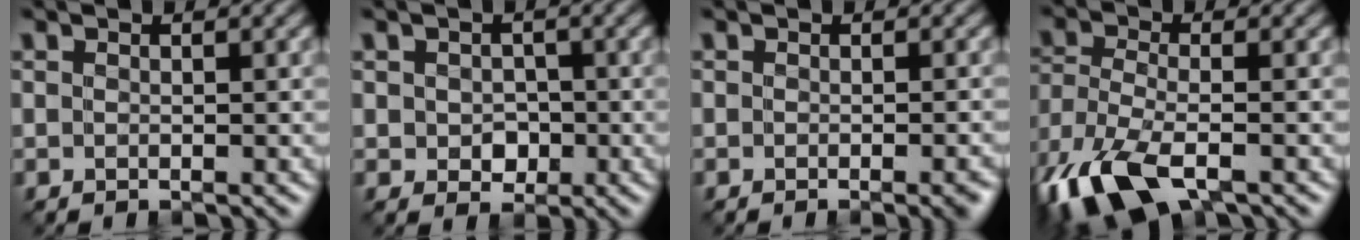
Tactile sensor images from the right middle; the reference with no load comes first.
{"total": 2.4, "force": [-0.3, 2.0, 1.3], "torque": [-0.021, -0.007, -0.007]}
{"total": 2.0, "force": [-1.1, 0.4, 1.6], "torque": [-0.017, -0.005, -0.012]}
{"total": 9.7, "force": [-5.9, 4.2, 6.5], "torque": [-0.154, -0.026, -0.118]}